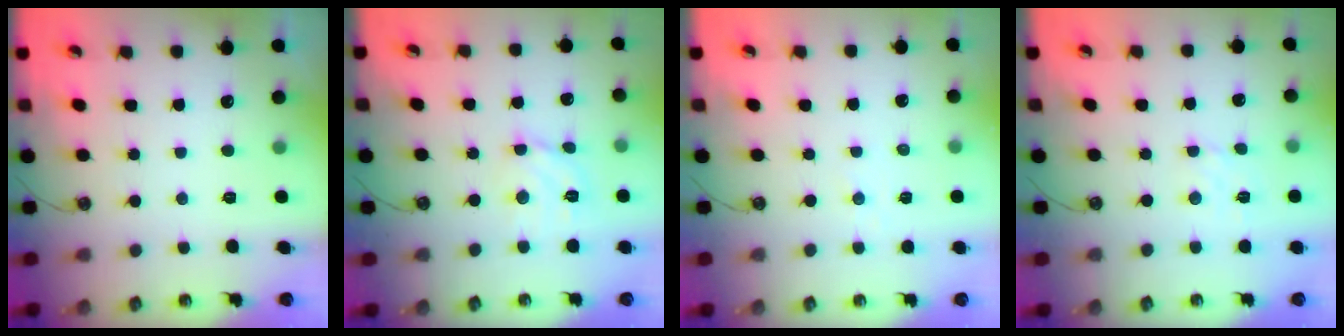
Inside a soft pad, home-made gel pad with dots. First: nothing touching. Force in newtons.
{"total": 7.9, "press": 7.9, "slide": 0.6}
{"total": 2.2, "press": 2.1, "slide": 0.3}
{"total": 2.1, "press": 2.1, "slide": 0.5}